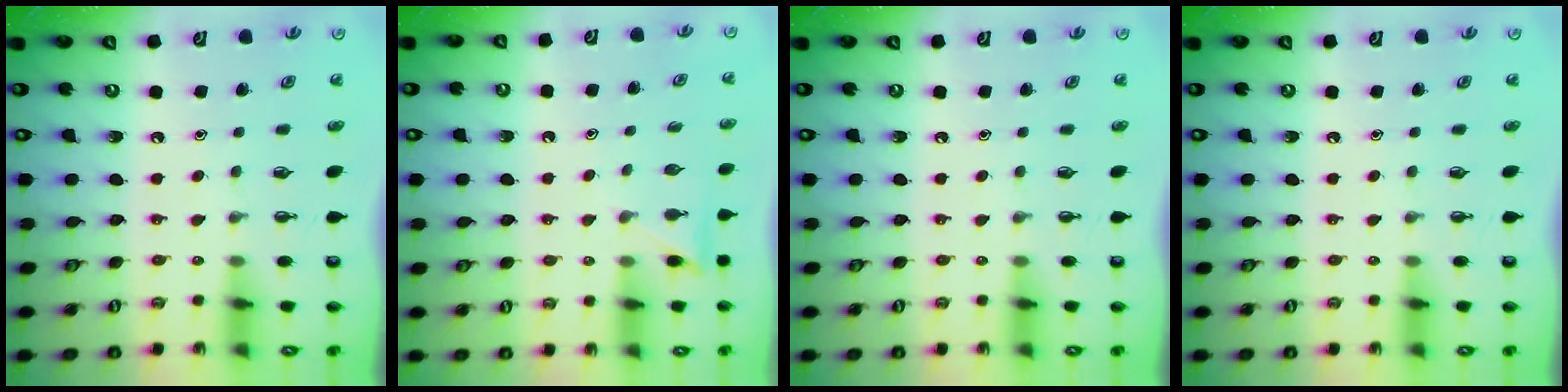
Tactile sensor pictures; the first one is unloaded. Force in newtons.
{"total": 4.3, "press": 4.3, "slide": 0.5}
{"total": 0.0}
{"total": 0.0}